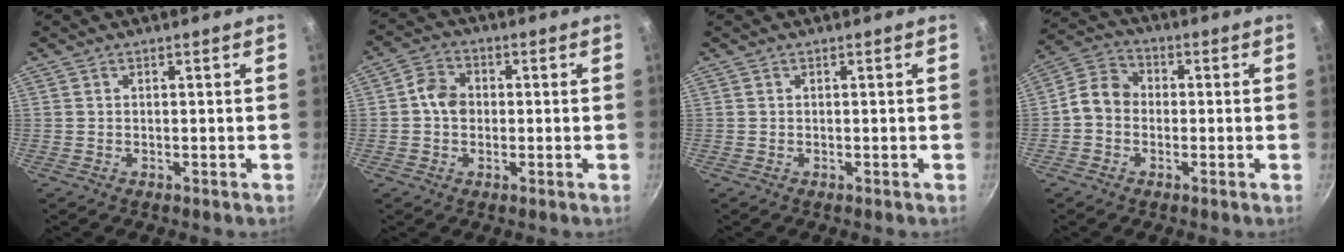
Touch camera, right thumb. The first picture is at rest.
{"total": 5.1, "force": [-0.1, 4.2, 2.9], "torque": [-0.034, 0.015, -0.013]}
{"total": 0.0}
{"total": 6.8, "force": [-0.8, 5.6, 3.6], "torque": [-0.042, 0.020, -0.037]}